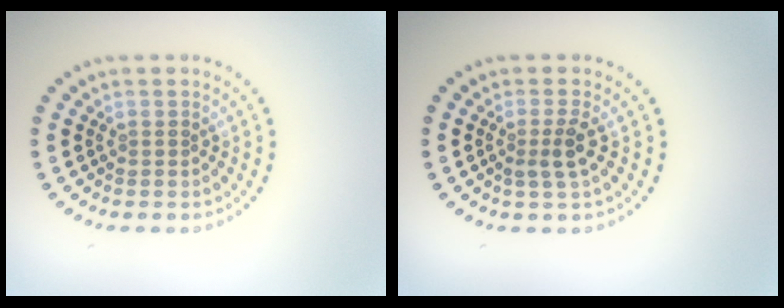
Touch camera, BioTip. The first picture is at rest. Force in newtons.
{"total": 2.0, "press": 1.6, "slide": 1.3}